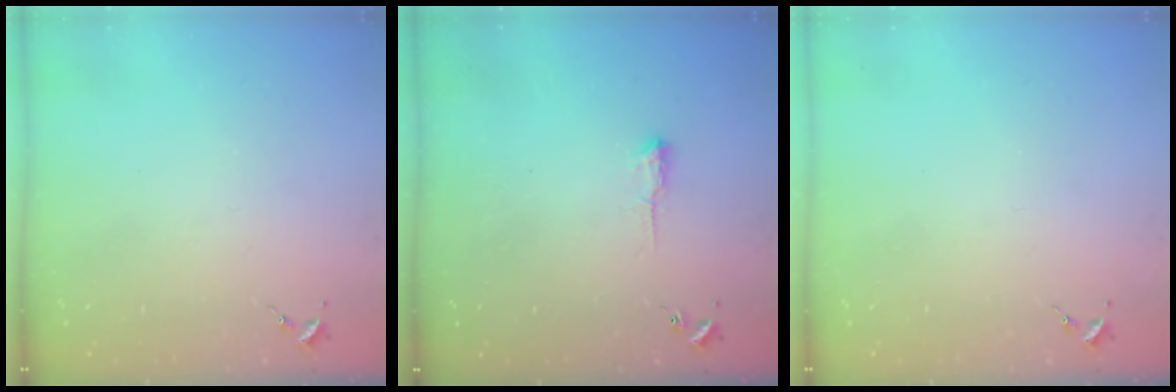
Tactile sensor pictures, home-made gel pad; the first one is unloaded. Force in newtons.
{"total": 3.9, "press": 3.8, "slide": 0.8}
{"total": 0.0}